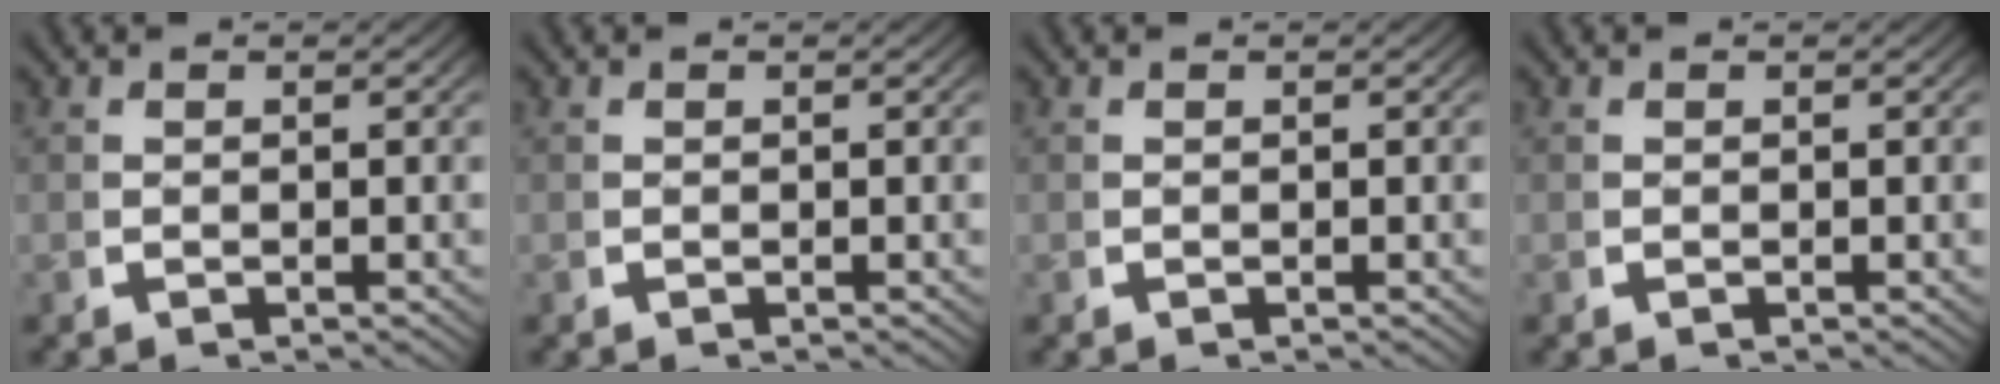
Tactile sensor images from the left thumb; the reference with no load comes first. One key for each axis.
{"total": 0.0}
{"total": 0.0}
{"total": 0.0}